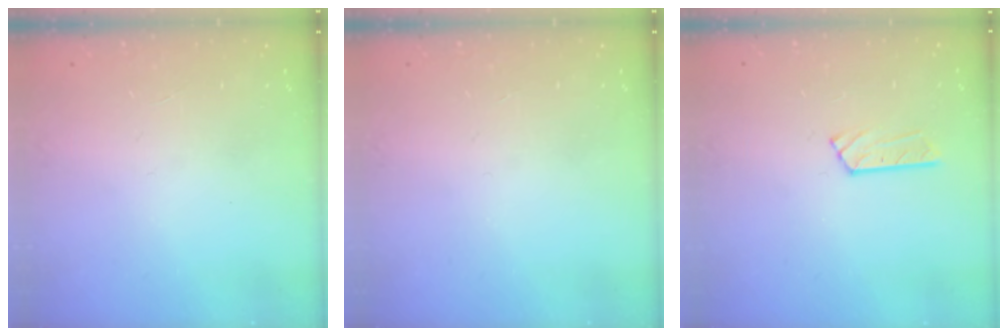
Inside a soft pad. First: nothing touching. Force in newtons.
{"total": 0.0}
{"total": 3.7, "press": 3.7, "slide": 0.5}